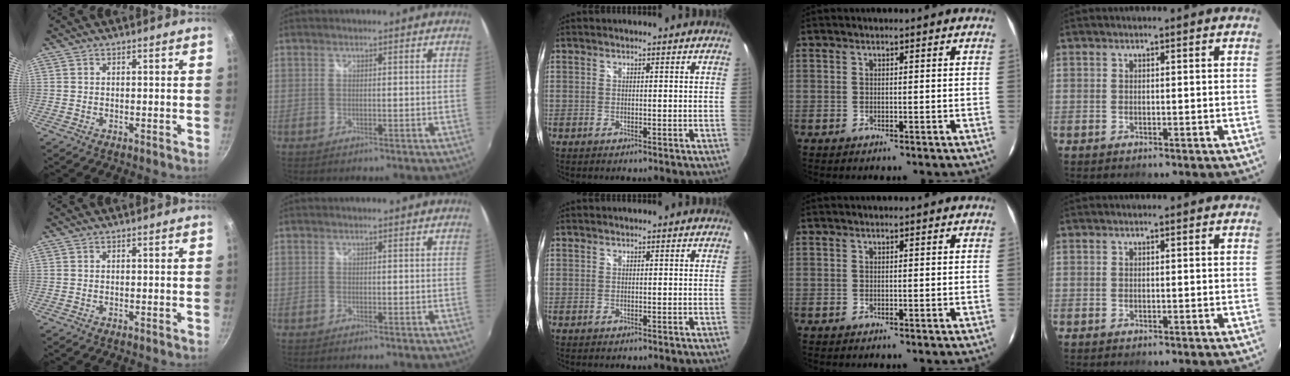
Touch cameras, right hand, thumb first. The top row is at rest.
{}